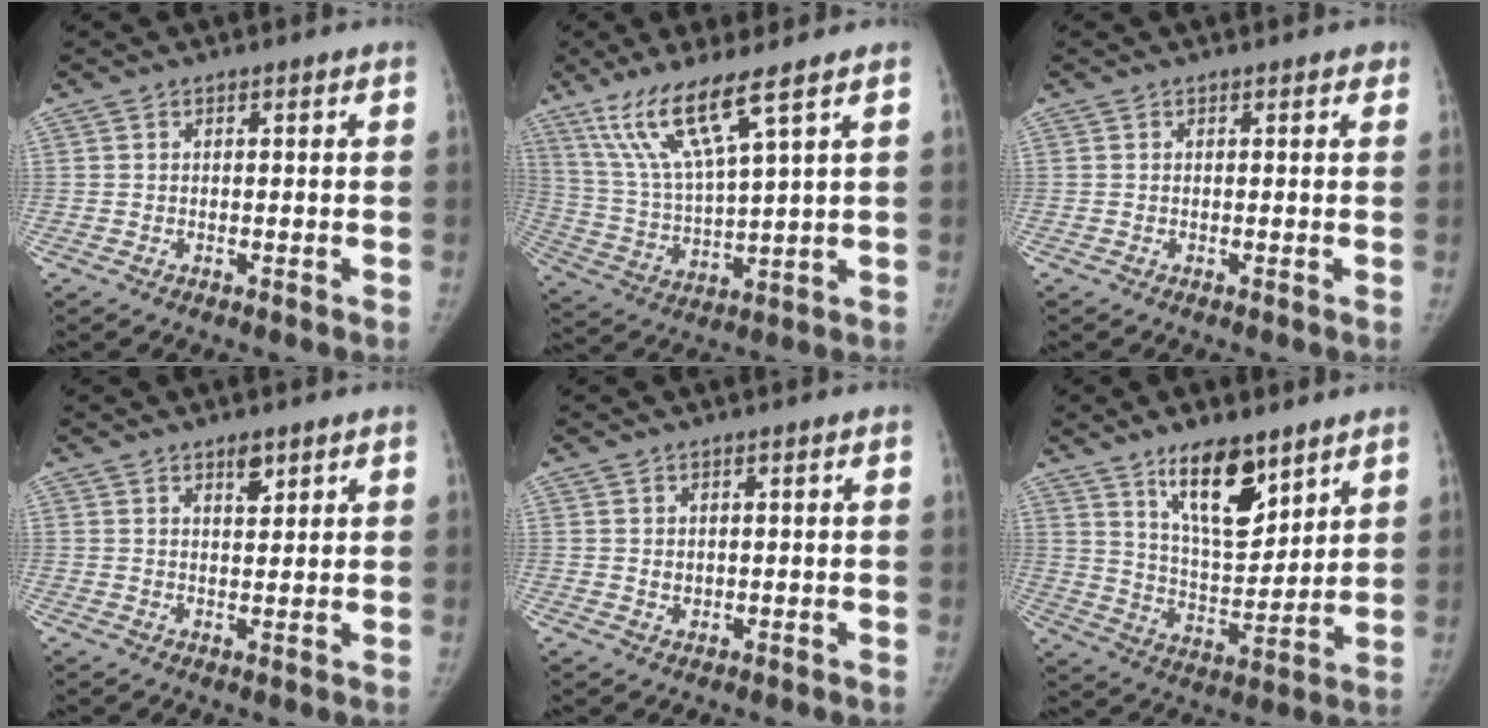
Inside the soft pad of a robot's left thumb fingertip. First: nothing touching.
{"total": 12.6, "force": [8.0, 1.2, 9.7], "torque": [-0.206, -0.036, 0.170]}
{"total": 0.6, "force": [0.4, 0.4, 0.3], "torque": [0.002, -0.001, -0.001]}
{"total": 2.8, "force": [1.9, 1.3, 1.7], "torque": [-0.015, -0.013, 0.031]}
{"total": 1.3, "force": [0.3, 1.1, 0.7], "torque": [-0.006, -0.004, 0.009]}
{"total": 13.3, "force": [8.6, 5.2, 8.8], "torque": [-0.115, -0.062, 0.156]}